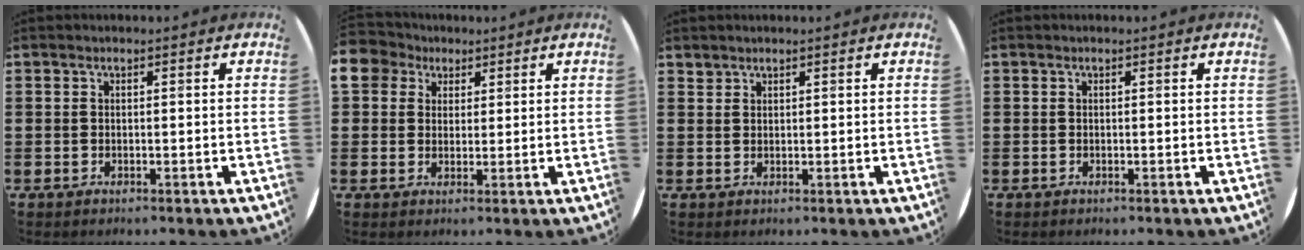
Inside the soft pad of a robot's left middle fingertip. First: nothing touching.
{"total": 5.1, "force": [3.0, 4.1, 0.9], "torque": [-0.031, 0.011, 0.054]}
{"total": 1.2, "force": [1.1, 0.2, -0.3], "torque": [0.004, 0.003, 0.022]}
{"total": 0.0}